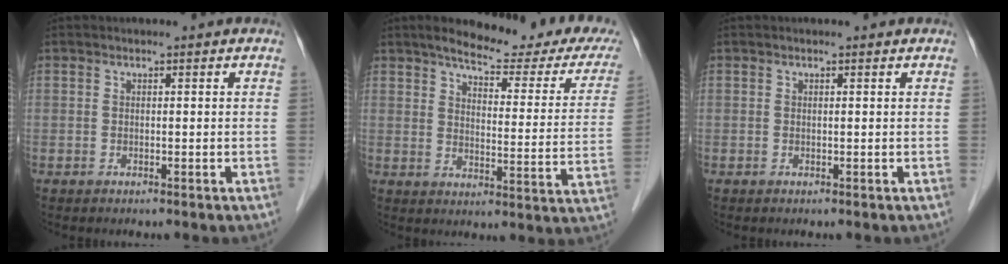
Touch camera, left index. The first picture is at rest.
{"total": 19.5, "force": [16.4, 3.2, 10.1], "torque": [-0.119, -0.023, 0.192]}
{"total": 0.0}